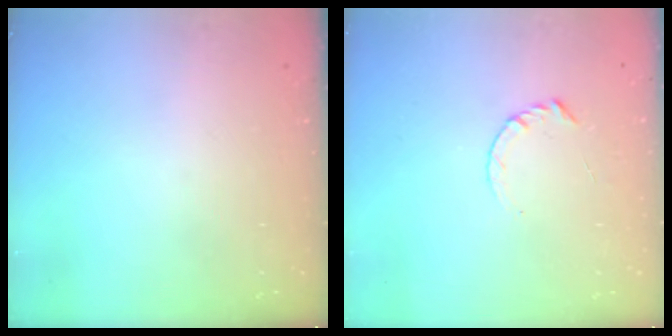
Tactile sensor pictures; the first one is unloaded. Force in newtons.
{"total": 3.7, "press": 3.6, "slide": 0.4}